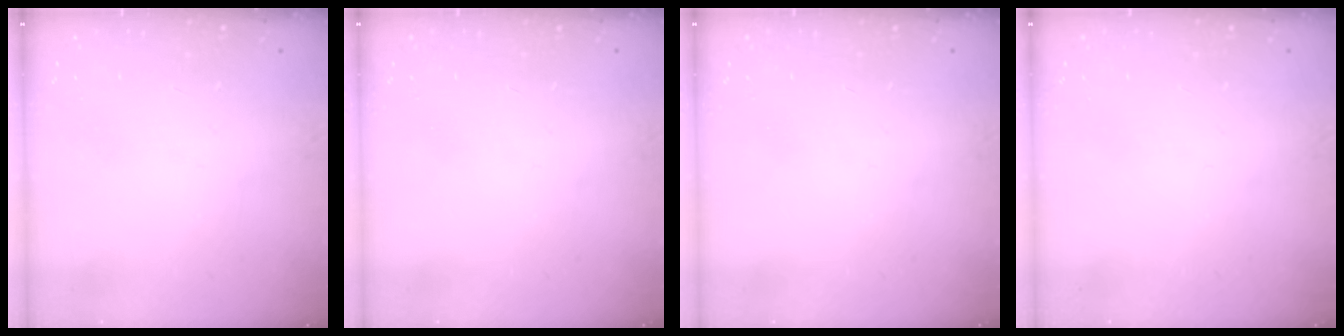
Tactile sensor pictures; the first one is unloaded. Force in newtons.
{"total": 0.0}
{"total": 0.0}
{"total": 0.0}